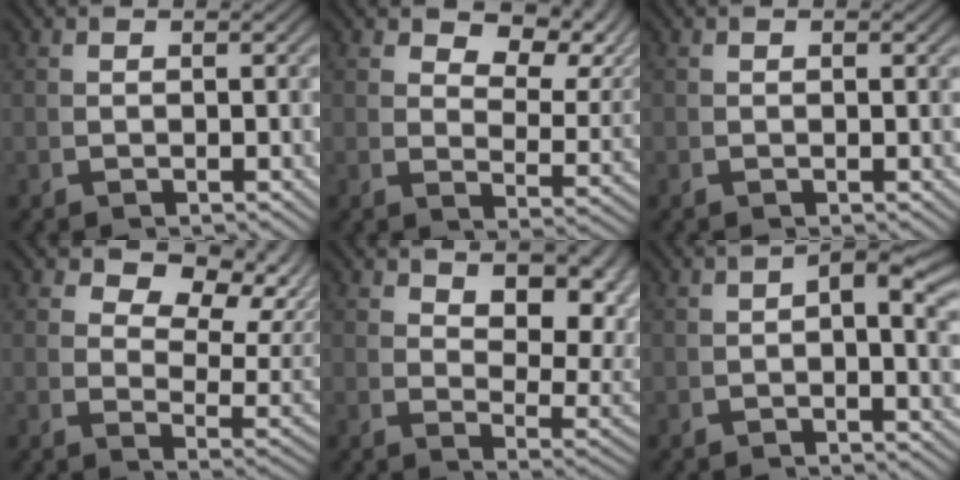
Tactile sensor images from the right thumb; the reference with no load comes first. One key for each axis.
{"total": 5.9, "fx": 3.4, "fy": 2.8, "fz": 3.9, "tx": -0.047, "ty": -0.007, "tz": 0.058}
{"total": 0.0}
{"total": 7.2, "fx": 3.4, "fy": 4.1, "fz": 4.9, "tx": -0.072, "ty": -0.018, "tz": 0.060}
{"total": 7.3, "fx": 3.0, "fy": 4.0, "fz": 5.3, "tx": -0.073, "ty": -0.014, "tz": 0.055}
{"total": 2.4, "fx": 0.5, "fy": 0.7, "fz": 2.2, "tx": -0.030, "ty": 0.003, "tz": 0.004}